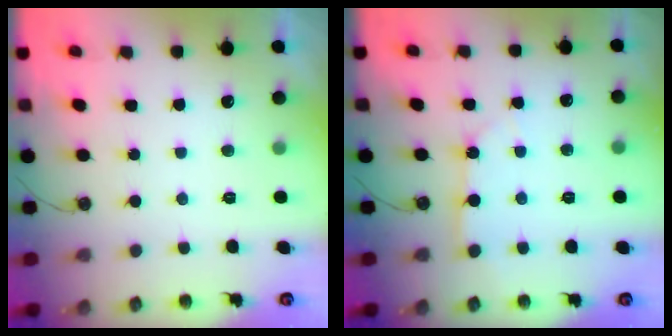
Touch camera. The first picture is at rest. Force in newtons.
{"total": 2.6, "press": 2.6, "slide": 0.4}